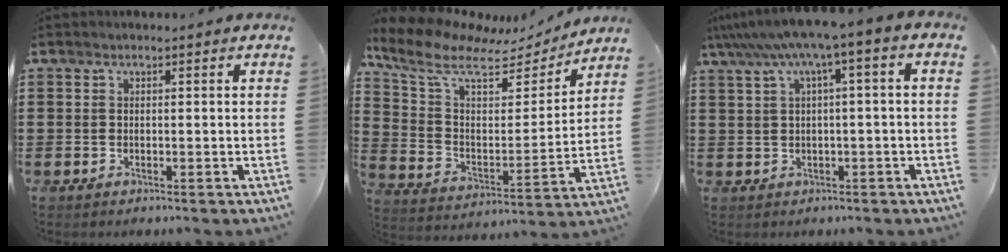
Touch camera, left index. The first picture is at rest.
{"total": 9.3, "force": [7.3, 3.1, 4.9], "torque": [-0.129, -0.040, 0.124]}
{"total": 5.9, "force": [1.4, 0.4, 5.7], "torque": [-0.110, -0.013, 0.021]}